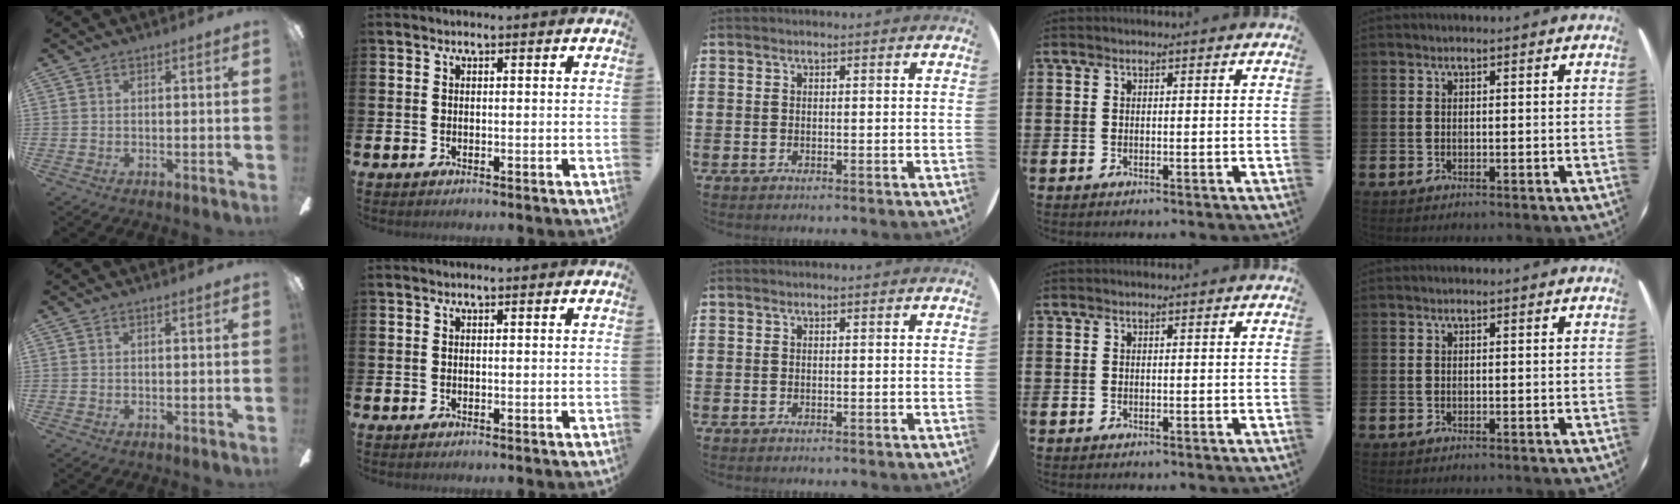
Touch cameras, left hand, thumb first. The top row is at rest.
{}